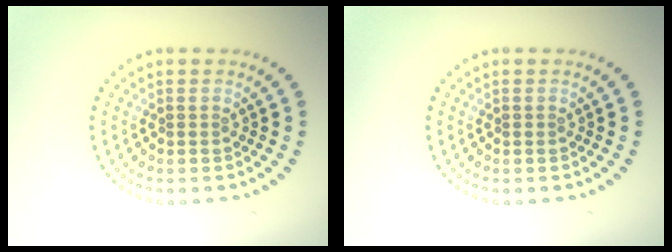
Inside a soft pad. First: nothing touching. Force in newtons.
{"total": 0.0}